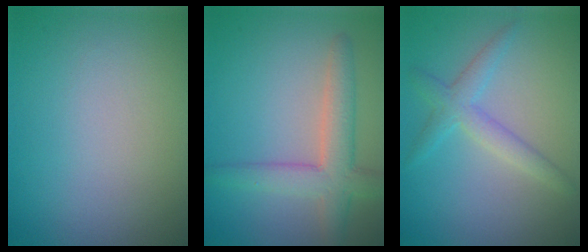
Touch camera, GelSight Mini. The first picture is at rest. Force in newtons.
{"total": 4.5, "press": 4.5, "slide": 0.4}
{"total": 2.9, "press": 2.9, "slide": 0.1}